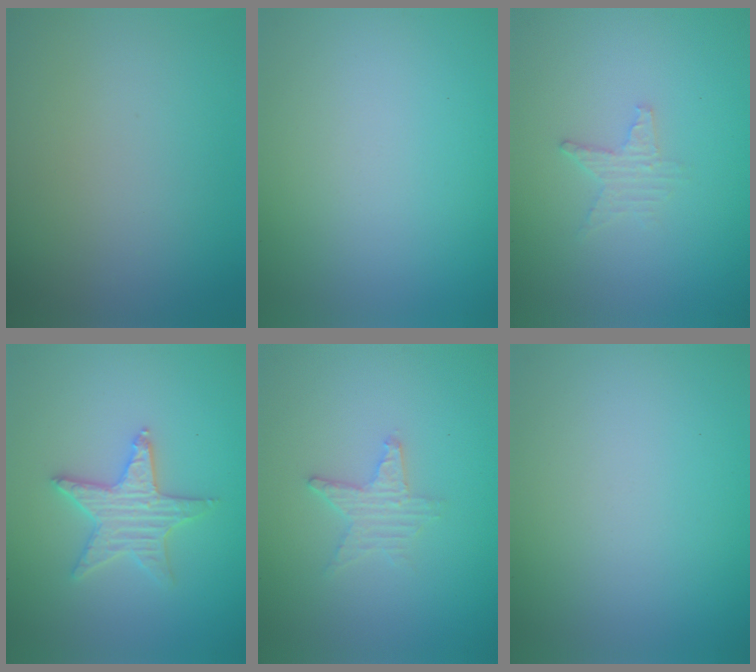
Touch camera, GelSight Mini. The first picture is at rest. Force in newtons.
{"total": 0.0}
{"total": 1.5, "press": 1.4, "slide": 0.3}
{"total": 3.6, "press": 3.5, "slide": 0.7}
{"total": 2.1, "press": 2.0, "slide": 0.4}
{"total": 0.0}